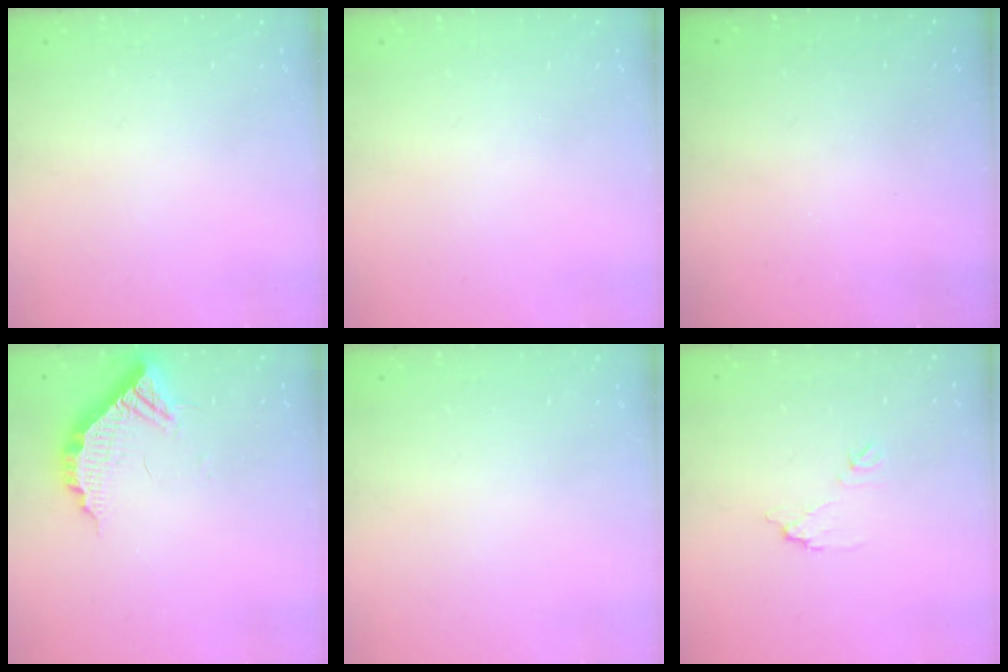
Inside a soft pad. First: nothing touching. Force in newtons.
{"total": 0.0}
{"total": 3.1, "press": 3.1, "slide": 0.1}
{"total": 11.6, "press": 11.6, "slide": 0.5}
{"total": 0.0}
{"total": 6.9, "press": 6.9, "slide": 0.4}